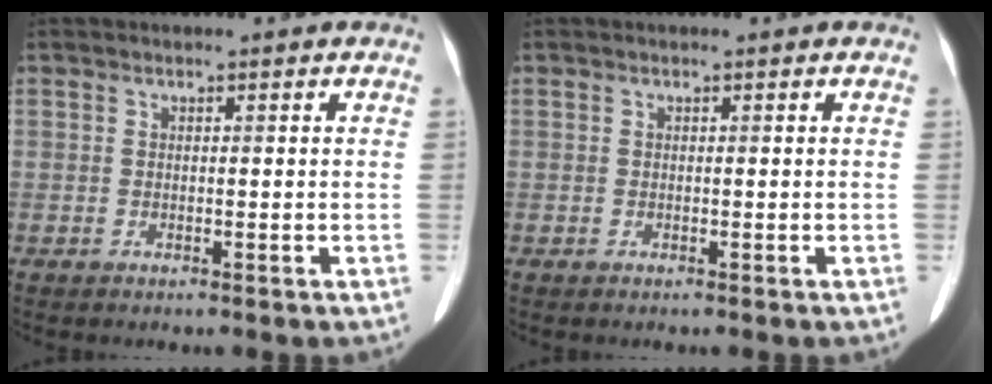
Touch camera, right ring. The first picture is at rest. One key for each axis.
{"total": 0.0}